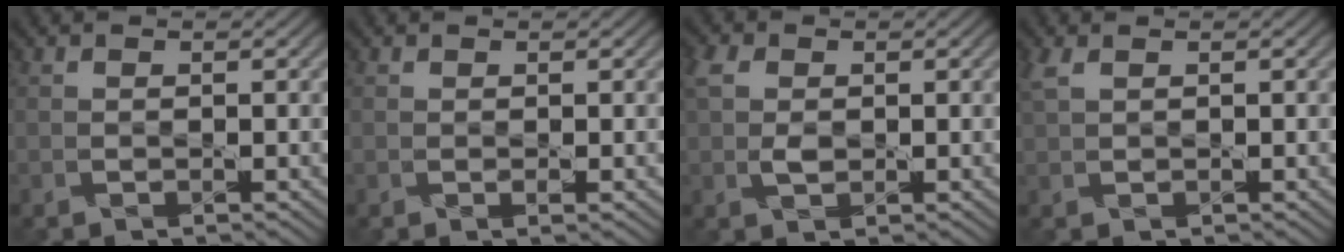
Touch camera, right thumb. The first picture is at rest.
{"total": 0.5, "force": [0.1, 0.1, 0.5], "torque": [-0.009, 0.000, 0.002]}
{"total": 3.2, "force": [0.6, 2.1, 2.2], "torque": [-0.059, 0.006, 0.008]}
{"total": 2.2, "force": [1.2, 0.9, 1.6], "torque": [-0.049, 0.009, 0.024]}